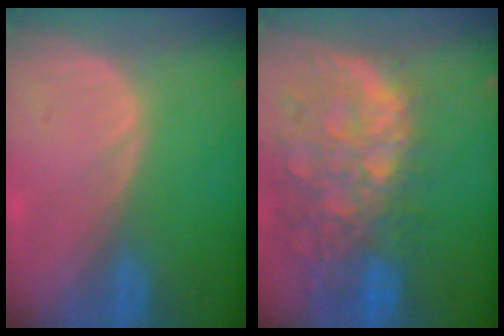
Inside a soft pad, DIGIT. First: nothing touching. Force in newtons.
{"total": 13.5, "press": 11.0, "slide": 7.8}